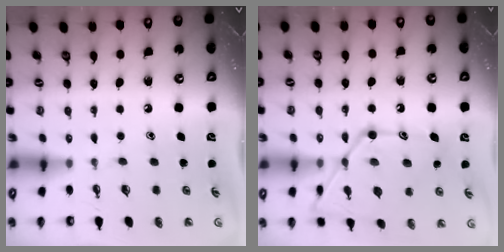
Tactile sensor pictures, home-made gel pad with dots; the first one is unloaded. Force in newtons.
{"total": 18.0, "press": 17.9, "slide": 1.5}